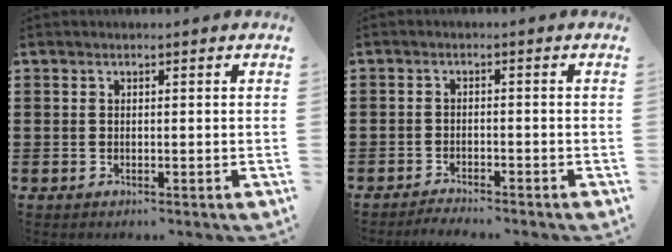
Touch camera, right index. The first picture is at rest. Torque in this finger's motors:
{"motor_torque": [1.15, 0.98, -0.02, -0.02]}